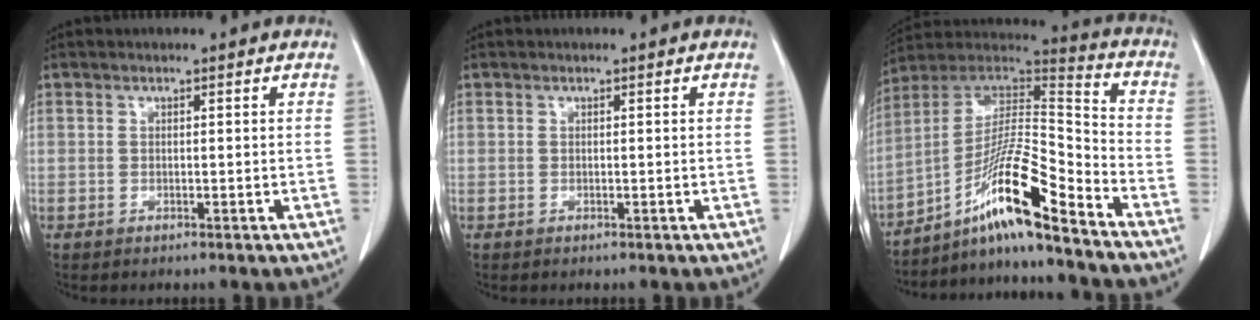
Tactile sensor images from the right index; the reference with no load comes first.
{"total": 0.0}
{"total": 15.1, "force": [-10.2, 0.2, 11.2], "torque": [-0.205, 0.016, -0.179]}